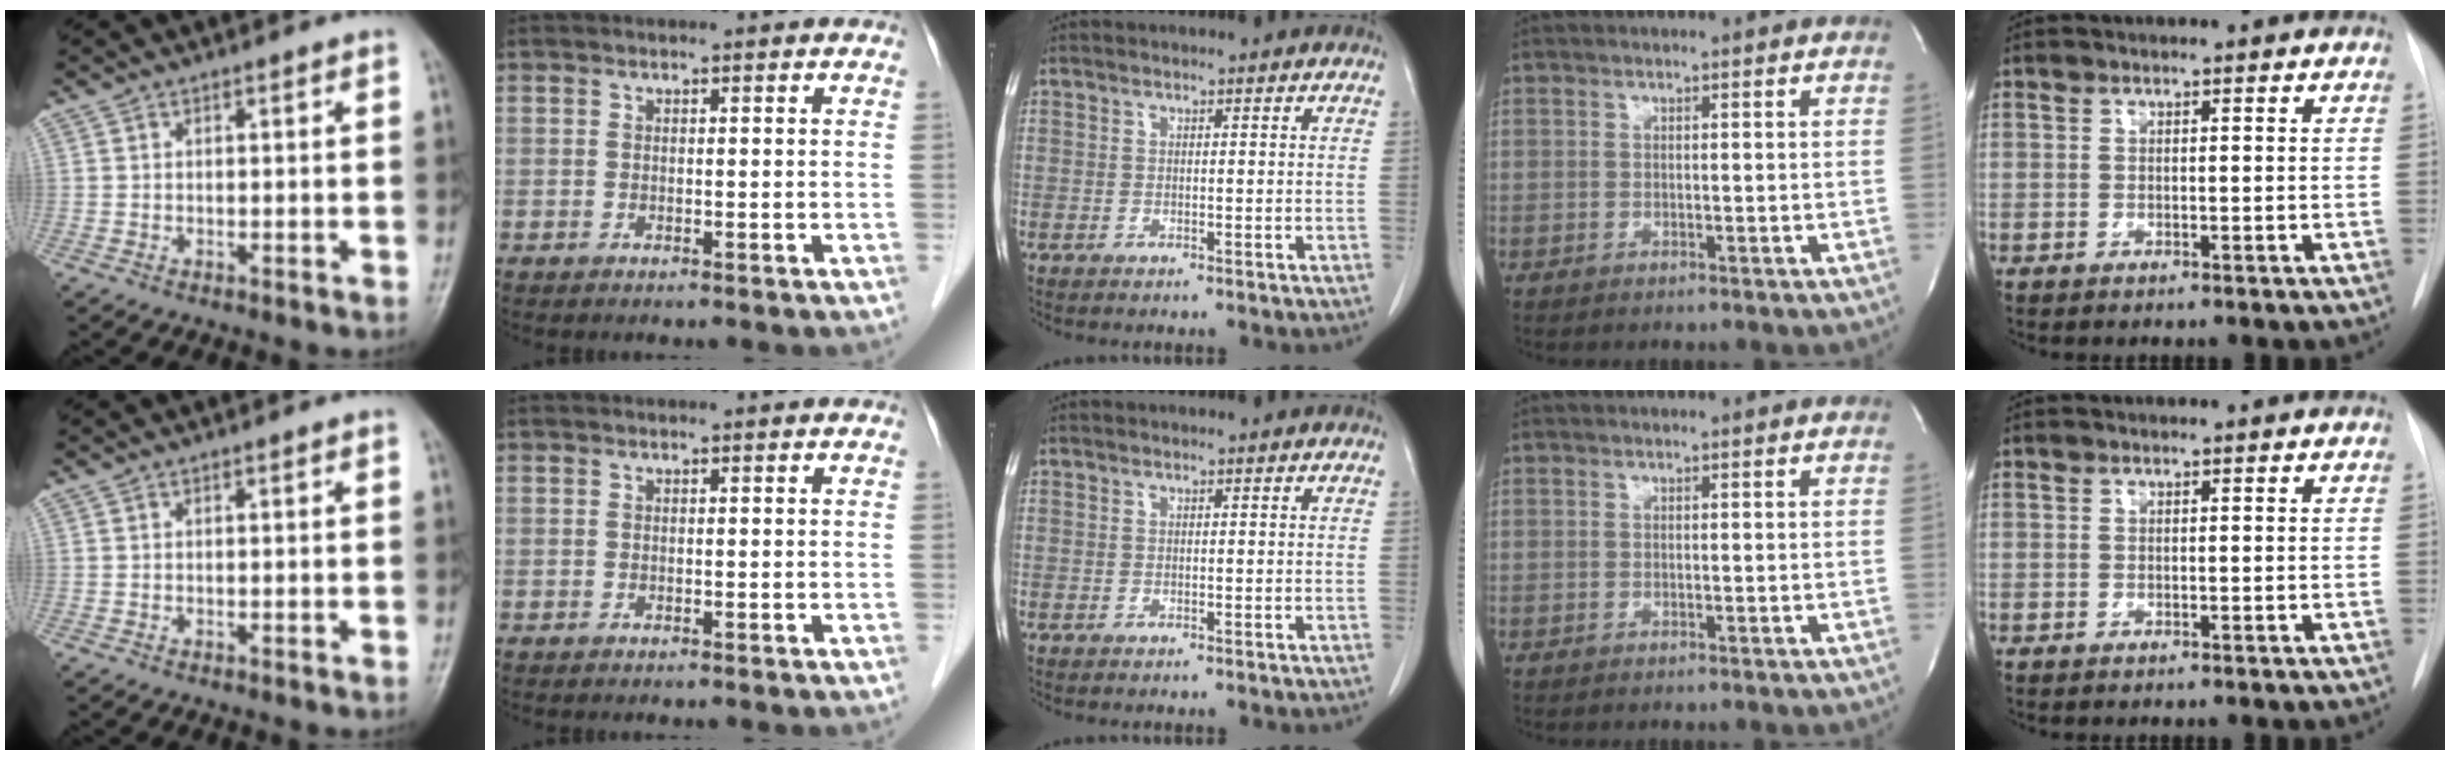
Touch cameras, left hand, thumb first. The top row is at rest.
{}